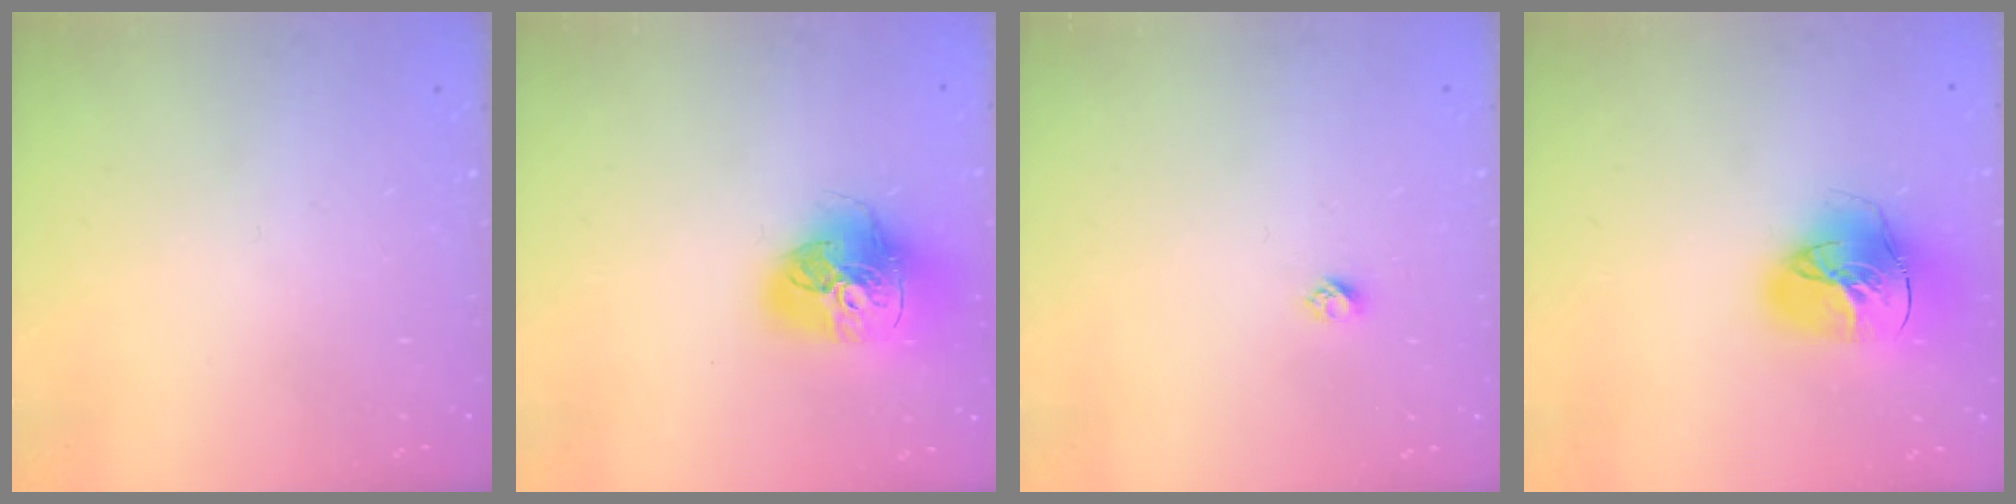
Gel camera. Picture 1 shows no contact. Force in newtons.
{"total": 16.7, "press": 16.6, "slide": 1.9}
{"total": 2.4, "press": 2.4, "slide": 0.2}
{"total": 20.1, "press": 20.0, "slide": 2.1}